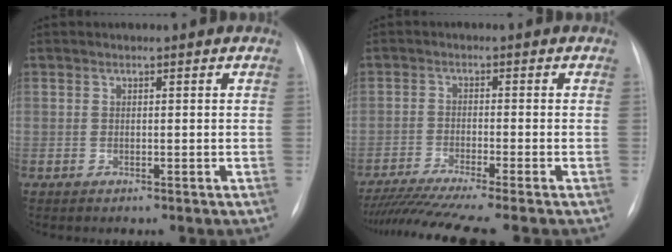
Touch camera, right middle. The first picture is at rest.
{"total": 11.3, "force": [-9.5, -1.5, 5.8], "torque": [-0.080, -0.026, -0.151]}